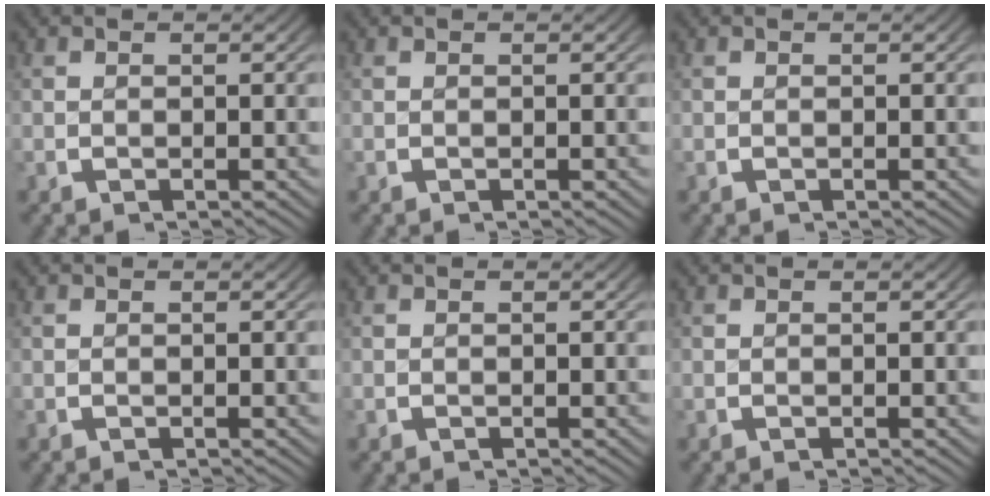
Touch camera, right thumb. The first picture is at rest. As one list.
[{"total": 0.0}, {"total": 0.0}, {"total": 0.0}, {"total": 0.0}, {"total": 0.0}]